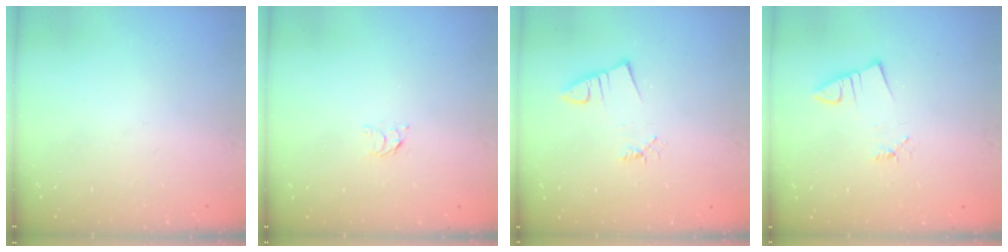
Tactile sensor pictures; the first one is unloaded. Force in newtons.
{"total": 2.8, "press": 2.8, "slide": 0.3}
{"total": 1.1, "press": 1.1, "slide": 0.1}
{"total": 1.0, "press": 1.0, "slide": 0.0}